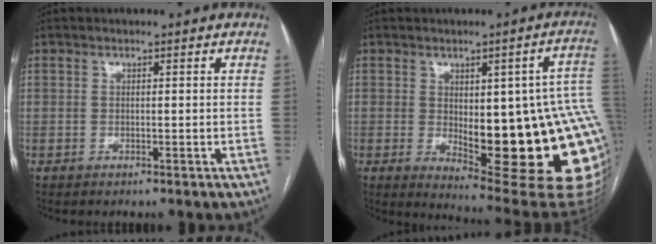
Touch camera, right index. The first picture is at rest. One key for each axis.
{"total": 23.1, "fx": -2.0, "fy": 6.3, "fz": 22.1, "tx": -0.194, "ty": 0.002, "tz": -0.001}